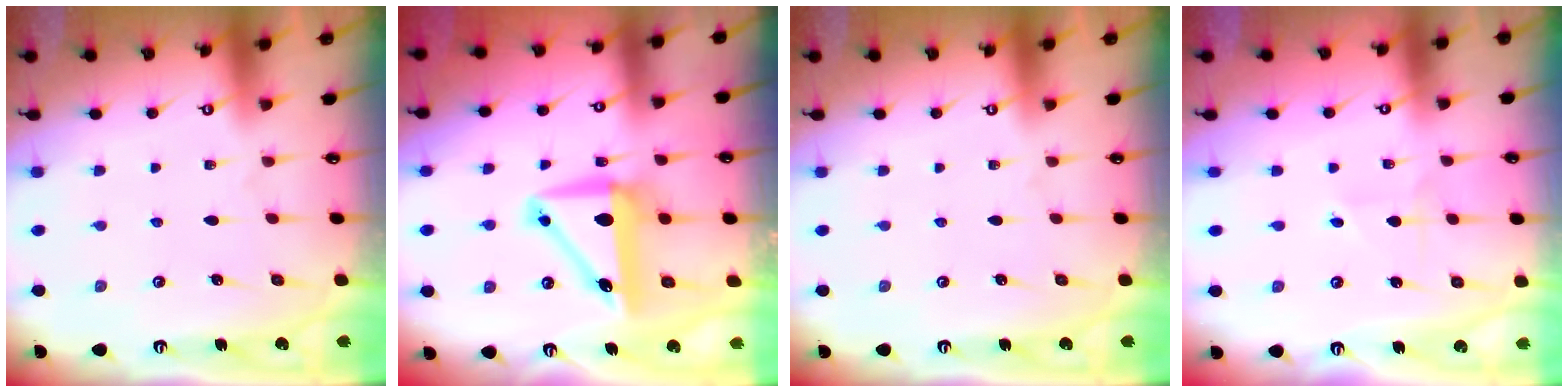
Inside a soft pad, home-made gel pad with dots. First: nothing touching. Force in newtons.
{"total": 10.3, "press": 10.1, "slide": 2.2}
{"total": 0.0}
{"total": 2.4, "press": 2.4, "slide": 0.2}